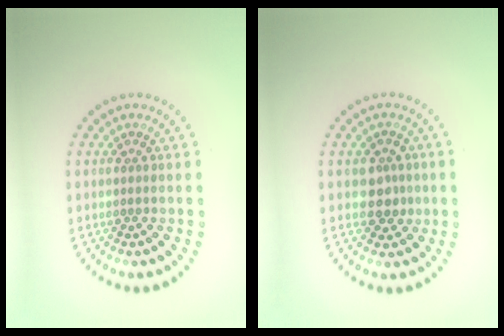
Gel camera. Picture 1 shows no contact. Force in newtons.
{"total": 2.5, "press": 2.4, "slide": 0.6}